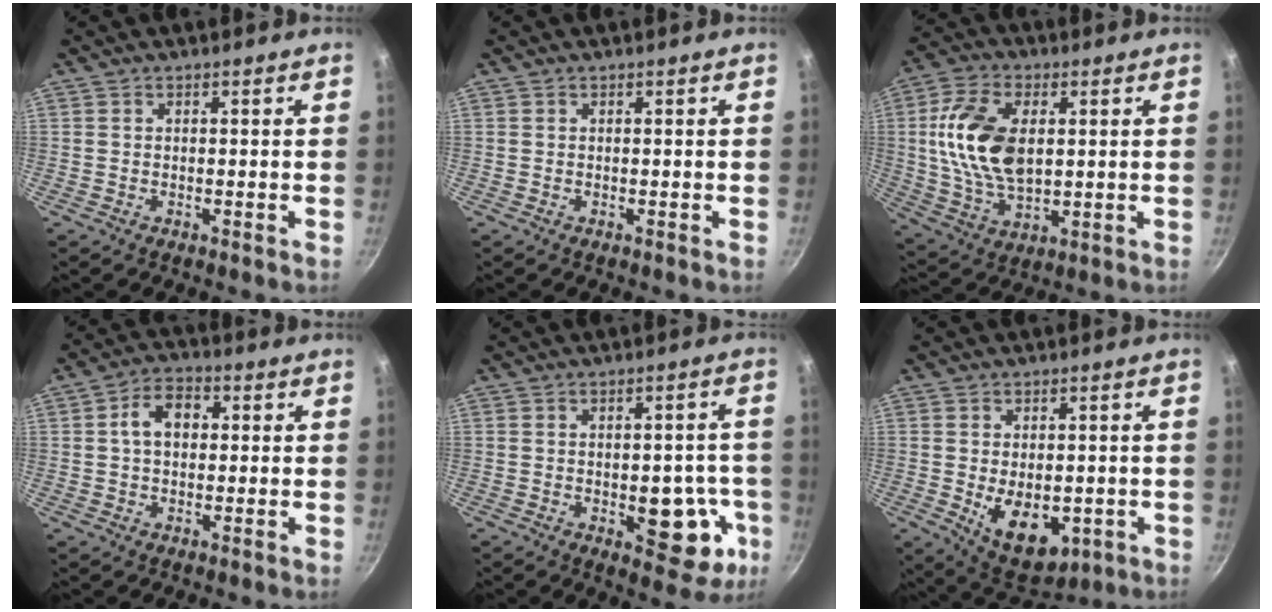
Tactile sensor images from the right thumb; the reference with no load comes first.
{"total": 0.0}
{"total": 15.8, "force": [2.3, 9.3, 12.6], "torque": [-0.226, -0.004, 0.044]}
{"total": 7.2, "force": [0.9, 5.1, 5.1], "torque": [-0.063, 0.019, 0.005]}
{"total": 12.6, "force": [-3.2, 6.5, 10.3], "torque": [-0.075, 0.009, -0.035]}
{"total": 11.4, "force": [-2.2, 7.1, 8.7], "torque": [-0.095, -0.011, -0.012]}